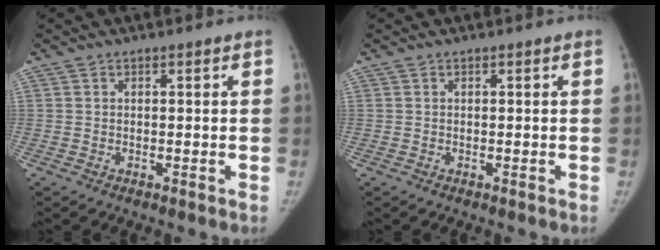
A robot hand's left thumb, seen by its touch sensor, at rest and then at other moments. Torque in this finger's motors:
{"motor_torque": [0.01, 0.01, 0.28, -0.19, 0.00]}